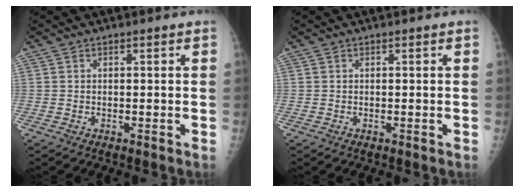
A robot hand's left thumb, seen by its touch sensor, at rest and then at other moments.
{"total": 0.0}